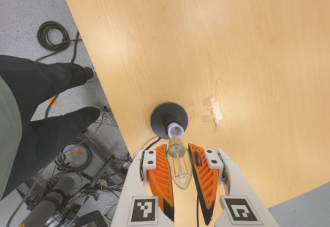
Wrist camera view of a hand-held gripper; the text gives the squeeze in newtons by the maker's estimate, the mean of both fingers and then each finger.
{"total": 22.0, "left": 23.5, "right": 20.6}